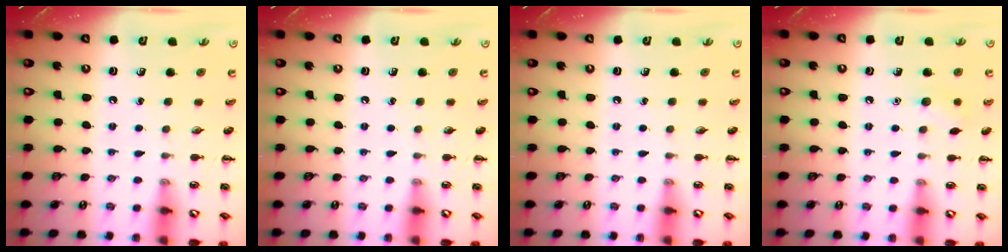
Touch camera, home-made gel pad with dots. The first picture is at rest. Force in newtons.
{"total": 0.0}
{"total": 0.0}
{"total": 6.8, "press": 6.6, "slide": 1.7}